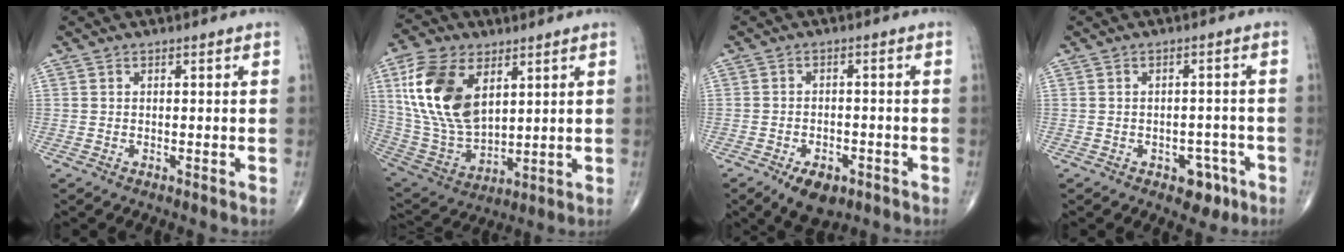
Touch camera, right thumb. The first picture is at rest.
{"total": 18.1, "force": [6.4, 10.5, 13.3], "torque": [-0.251, -0.024, 0.130]}
{"total": 6.9, "force": [-3.9, 3.8, 4.2], "torque": [-0.056, 0.011, -0.056]}
{"total": 4.9, "force": [-2.6, 3.2, 2.7], "torque": [-0.010, 0.018, -0.030]}